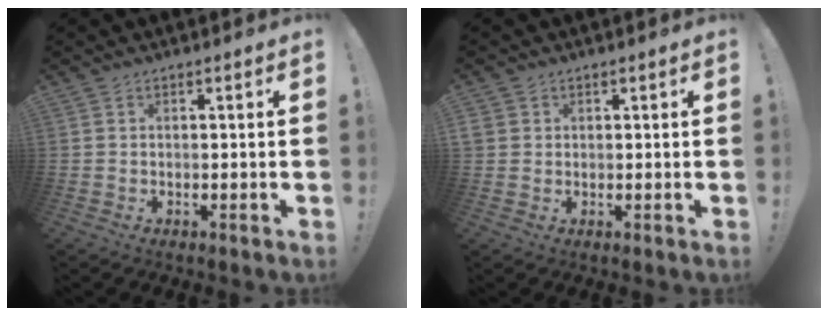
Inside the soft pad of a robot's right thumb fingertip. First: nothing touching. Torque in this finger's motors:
{"motor_torque": [-0.13, -0.31, 0.02, 0.00, 0.09]}